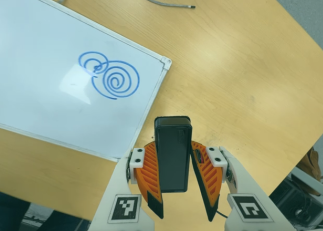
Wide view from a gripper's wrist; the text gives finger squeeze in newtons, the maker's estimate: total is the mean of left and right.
{"total": 5.8, "left": 5.6, "right": 6.0}